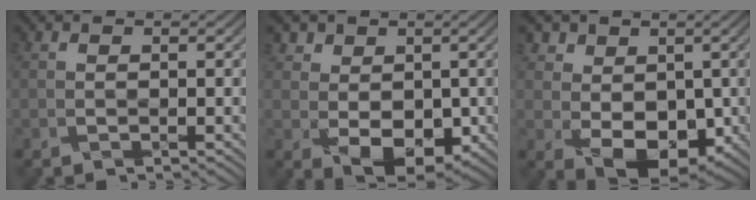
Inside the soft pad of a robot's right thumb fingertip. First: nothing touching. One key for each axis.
{"total": 5.9, "fx": 0.7, "fy": 4.7, "fz": 3.5, "tx": -0.071, "ty": -0.011, "tz": 0.014}
{"total": 7.5, "fx": 0.6, "fy": 6.0, "fz": 4.5, "tx": -0.092, "ty": -0.015, "tz": 0.015}